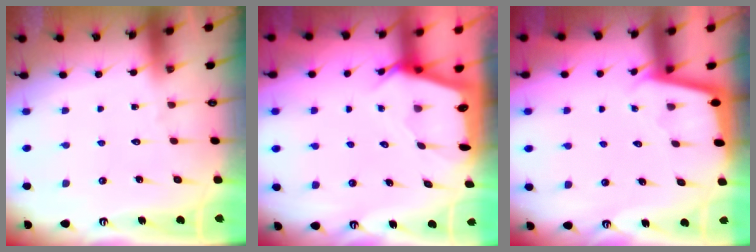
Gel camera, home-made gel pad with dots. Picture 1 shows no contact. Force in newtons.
{"total": 2.3, "press": 2.3, "slide": 0.2}
{"total": 2.8, "press": 2.8, "slide": 0.2}